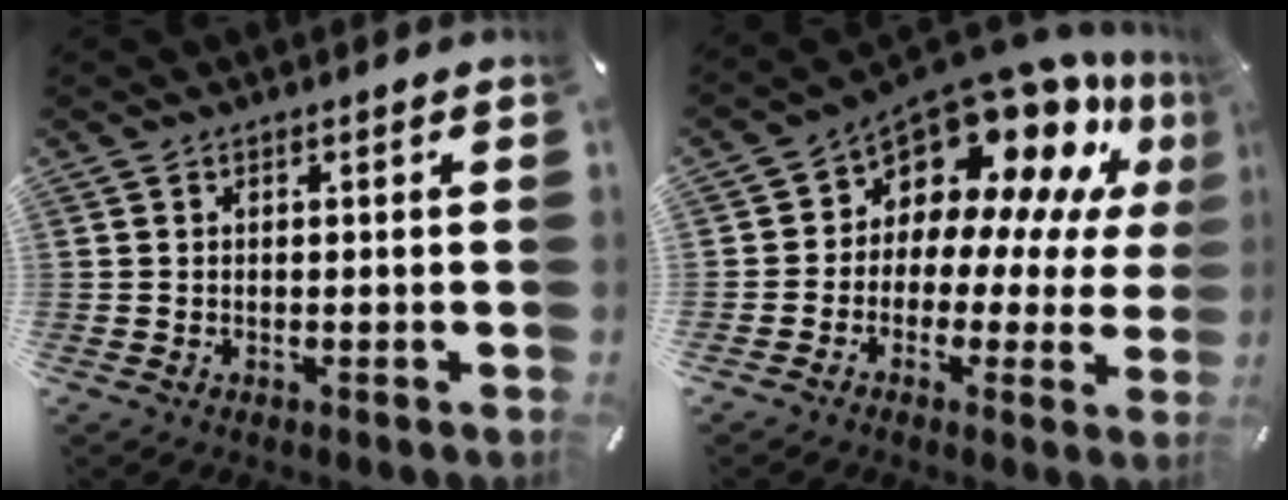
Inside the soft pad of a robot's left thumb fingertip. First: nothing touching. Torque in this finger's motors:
{"motor_torque": [2.50, 2.51, 0.85, 0.34, 0.08]}